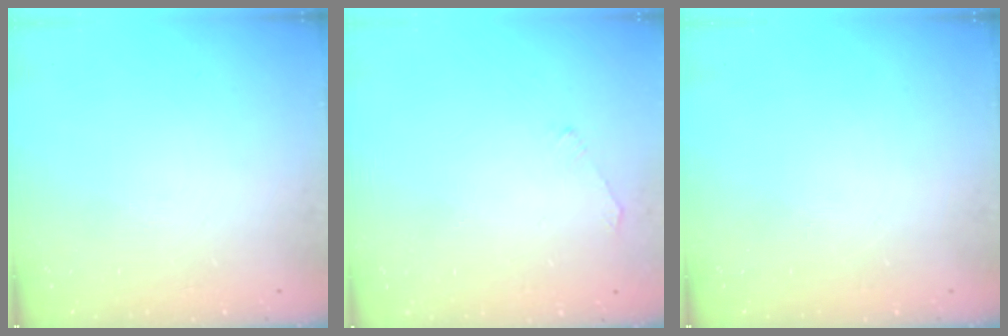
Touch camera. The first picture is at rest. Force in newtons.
{"total": 1.8, "press": 1.8, "slide": 0.4}
{"total": 0.0}